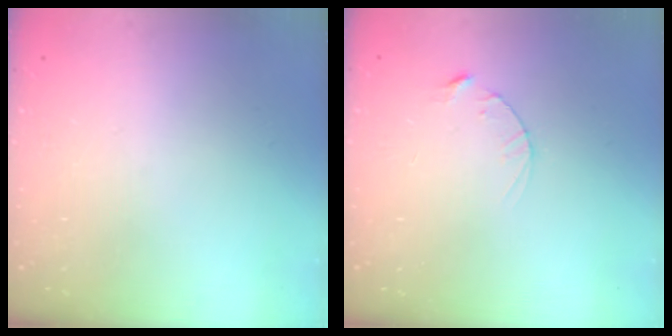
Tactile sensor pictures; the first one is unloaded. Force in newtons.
{"total": 2.5, "press": 2.5, "slide": 0.4}